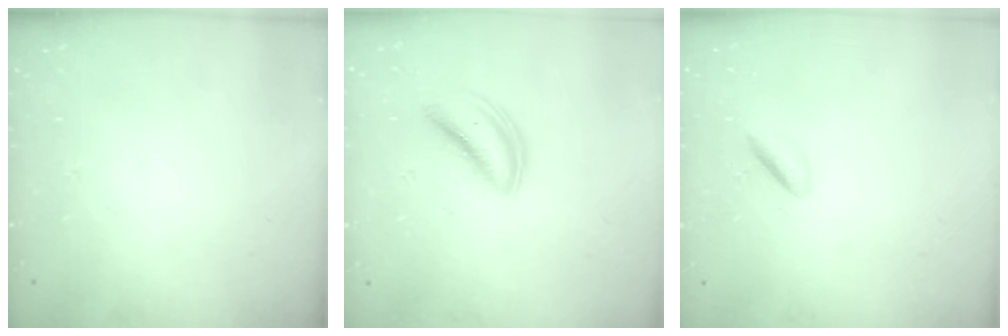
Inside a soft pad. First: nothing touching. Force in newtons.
{"total": 5.3, "press": 5.3, "slide": 0.5}
{"total": 3.0, "press": 2.7, "slide": 1.2}